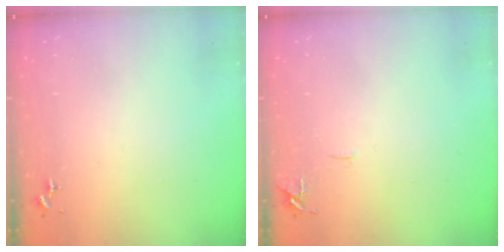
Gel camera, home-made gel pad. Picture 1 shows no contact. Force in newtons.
{"total": 6.5, "press": 6.4, "slide": 0.7}